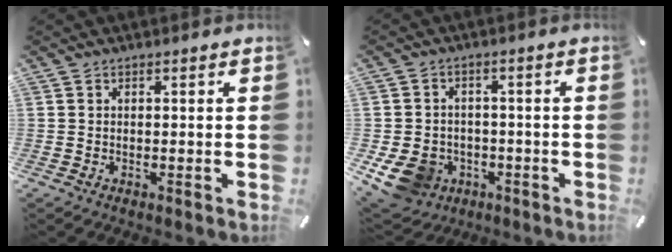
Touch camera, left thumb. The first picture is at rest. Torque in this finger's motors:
{"motor_torque": [0.44, 0.41, 0.14, -0.04, 0.02]}